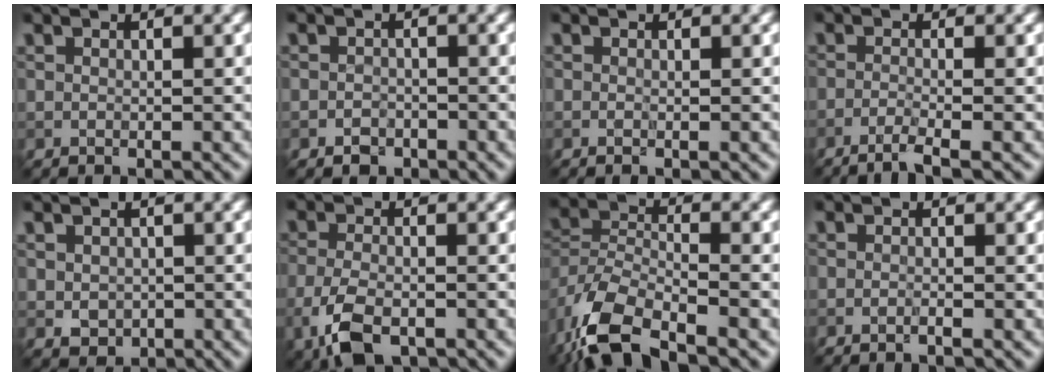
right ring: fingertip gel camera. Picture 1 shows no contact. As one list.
[{"total": 1.2, "force": [-0.8, 0.9, 0.2], "torque": [0.003, 0.003, -0.017]}, {"total": 0.0}, {"total": 2.4, "force": [-1.5, 0.2, 1.9], "torque": [-0.029, 0.001, -0.043]}, {"total": 1.9, "force": [-0.1, 1.7, 0.9], "torque": [-0.016, -0.005, -0.004]}, {"total": 5.3, "force": [-2.9, 2.4, 3.7], "torque": [-0.086, -0.012, -0.062]}, {"total": 8.9, "force": [-6.0, 3.7, 5.5], "torque": [-0.113, -0.010, -0.122]}, {"total": 0.7, "force": [-0.4, 0.0, 0.5], "torque": [-0.007, -0.002, -0.011]}]